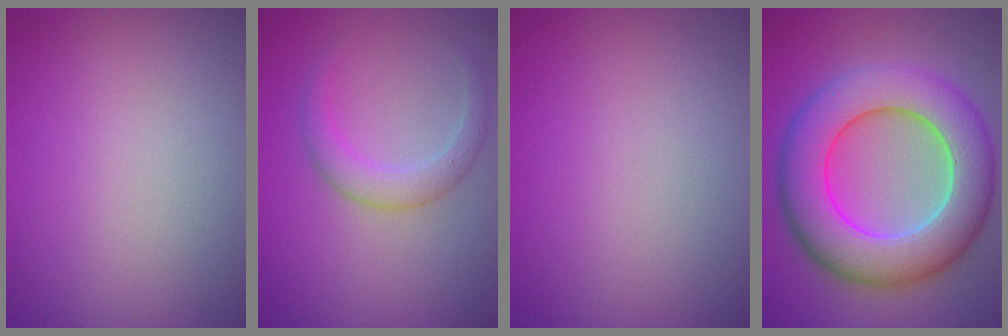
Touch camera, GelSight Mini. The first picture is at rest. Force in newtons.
{"total": 2.5, "press": 2.5, "slide": 0.2}
{"total": 0.0}
{"total": 10.8, "press": 10.8, "slide": 0.6}